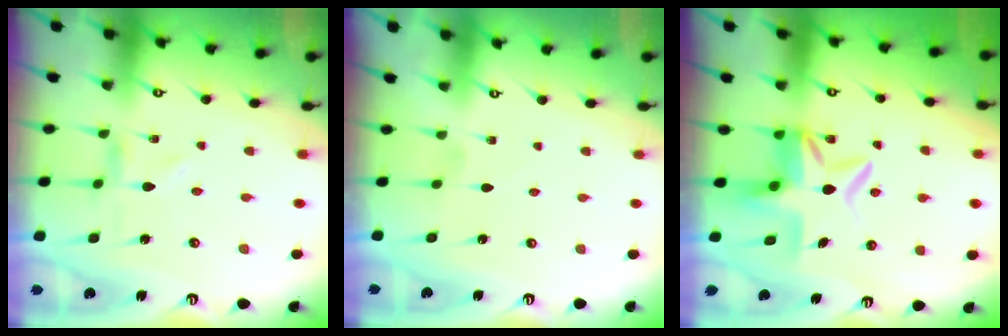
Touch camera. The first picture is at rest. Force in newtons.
{"total": 0.9, "press": 0.9, "slide": 0.1}
{"total": 8.1, "press": 7.8, "slide": 2.2}